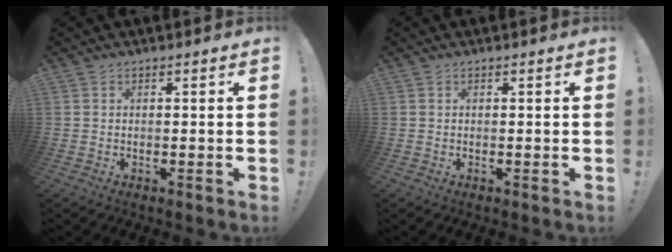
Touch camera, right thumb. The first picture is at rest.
{"total": 0.0}